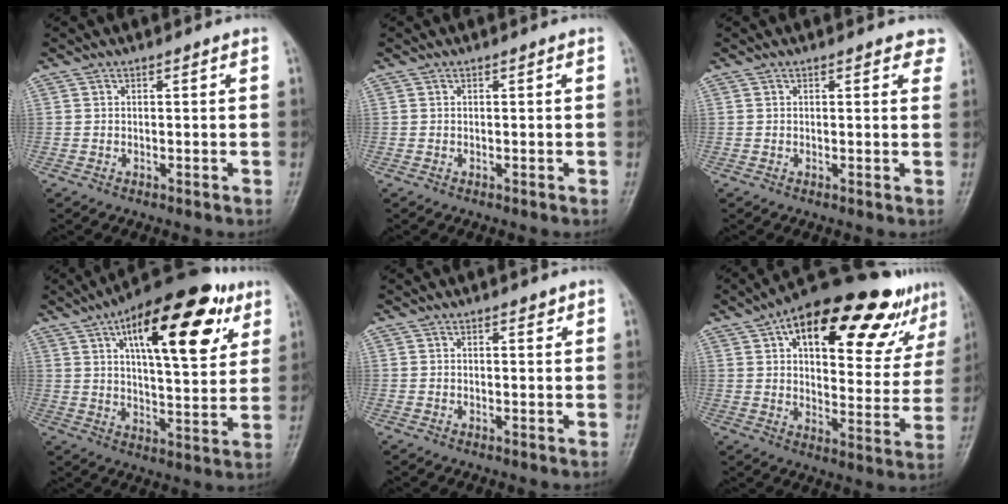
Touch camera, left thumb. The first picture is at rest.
{"total": 0.0}
{"total": 3.1, "force": [2.3, 1.5, 1.4], "torque": [0.012, -0.005, 0.014]}
{"total": 22.8, "force": [9.9, 9.1, 18.4], "torque": [-0.241, -0.014, 0.147]}
{"total": 1.2, "force": [0.8, 0.5, 0.7], "torque": [-0.004, -0.003, 0.009]}
{"total": 26.1, "force": [14.8, 10.7, 18.6], "torque": [-0.224, -0.011, 0.213]}